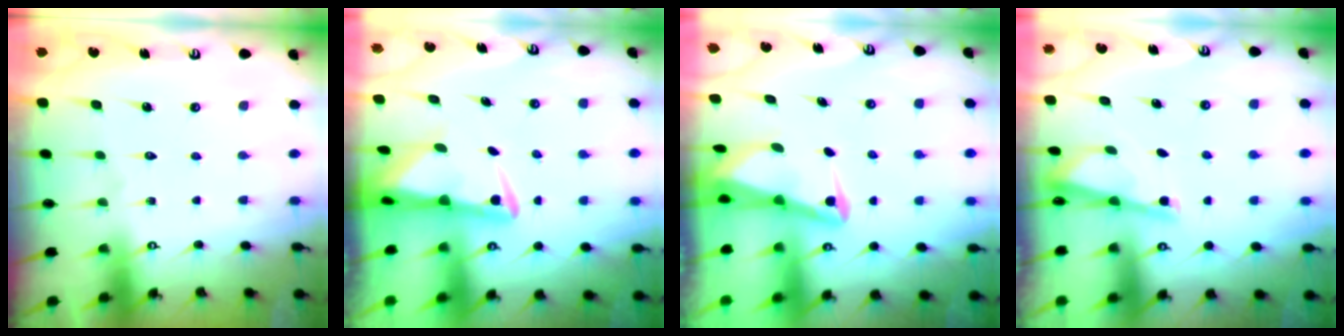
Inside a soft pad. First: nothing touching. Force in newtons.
{"total": 3.3, "press": 3.2, "slide": 0.7}
{"total": 3.1, "press": 3.0, "slide": 0.7}
{"total": 3.1, "press": 3.0, "slide": 0.4}